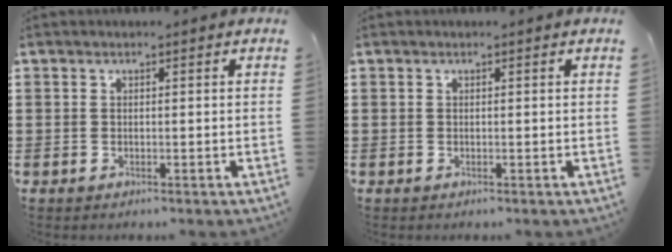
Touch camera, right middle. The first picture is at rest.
{"total": 0.0}